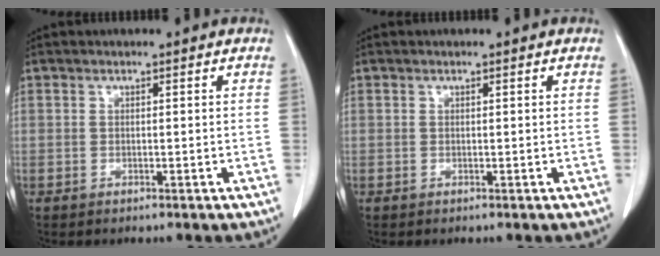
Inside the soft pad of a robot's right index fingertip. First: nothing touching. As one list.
[{"total": 0.0}]